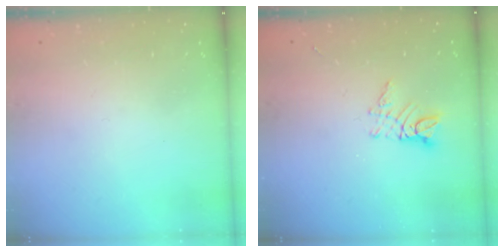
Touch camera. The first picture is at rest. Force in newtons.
{"total": 5.6, "press": 5.6, "slide": 0.3}